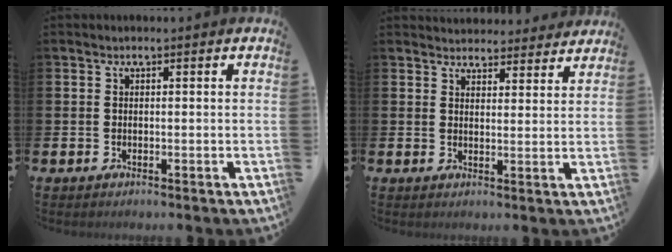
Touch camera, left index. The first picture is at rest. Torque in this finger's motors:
{"motor_torque": [1.06, -1.07, 0.18, 0.05]}